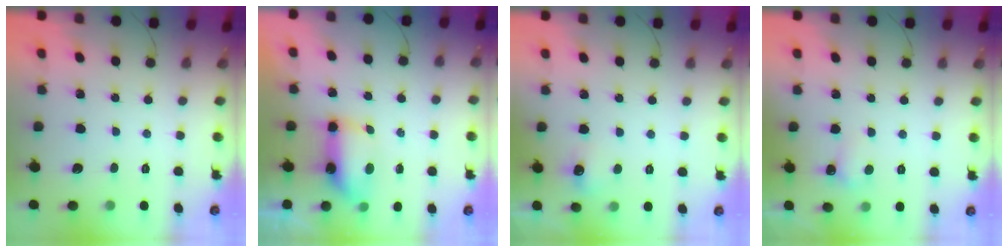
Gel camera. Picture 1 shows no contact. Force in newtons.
{"total": 7.6, "press": 7.6, "slide": 0.7}
{"total": 6.4, "press": 6.3, "slide": 1.3}
{"total": 3.9, "press": 3.7, "slide": 1.3}